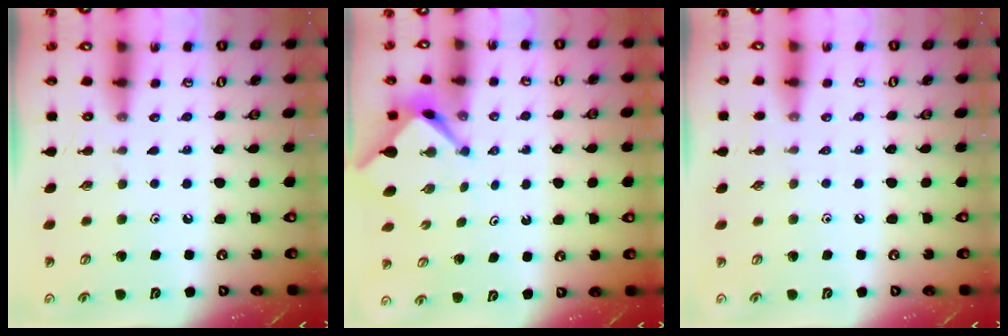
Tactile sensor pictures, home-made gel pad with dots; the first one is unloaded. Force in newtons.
{"total": 2.8, "press": 2.7, "slide": 0.4}
{"total": 2.0, "press": 2.0, "slide": 0.4}